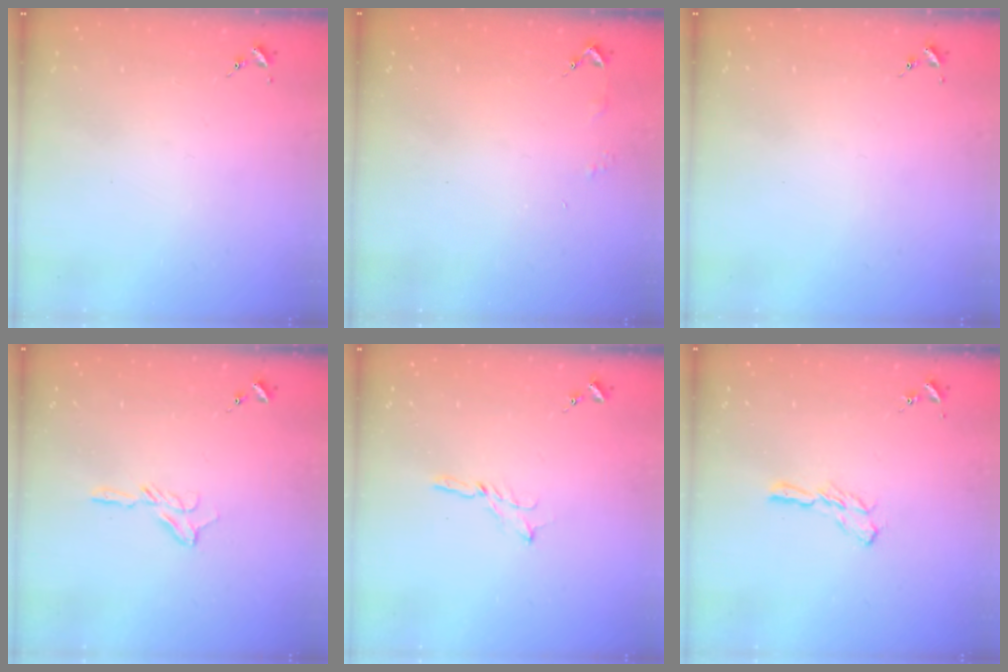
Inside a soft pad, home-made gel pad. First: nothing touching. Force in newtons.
{"total": 2.9, "press": 2.8, "slide": 0.3}
{"total": 0.0}
{"total": 6.9, "press": 6.9, "slide": 0.7}
{"total": 3.5, "press": 3.5, "slide": 0.1}
{"total": 5.7, "press": 5.7, "slide": 0.4}